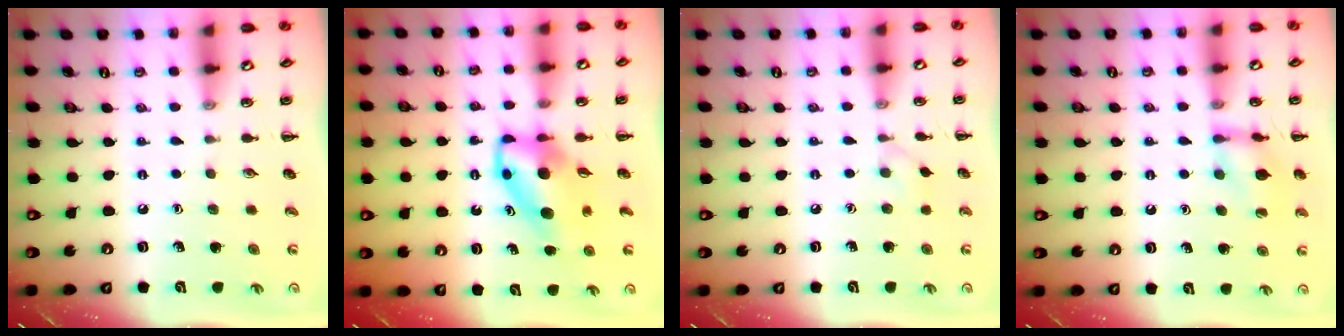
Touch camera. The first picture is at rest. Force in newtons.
{"total": 6.9, "press": 6.7, "slide": 1.7}
{"total": 3.6, "press": 3.3, "slide": 1.5}
{"total": 12.1, "press": 12.0, "slide": 1.8}